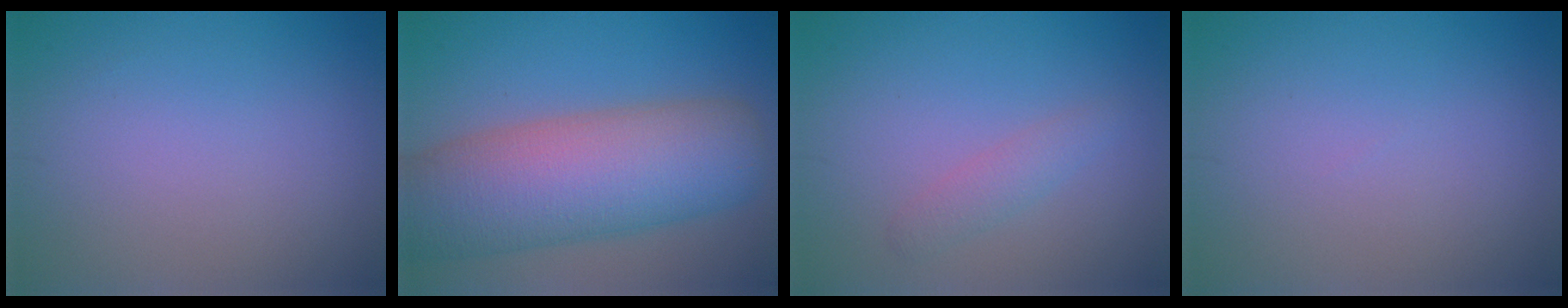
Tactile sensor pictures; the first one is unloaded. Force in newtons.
{"total": 12.0, "press": 12.0, "slide": 0.6}
{"total": 1.6, "press": 1.6, "slide": 0.1}
{"total": 0.0}